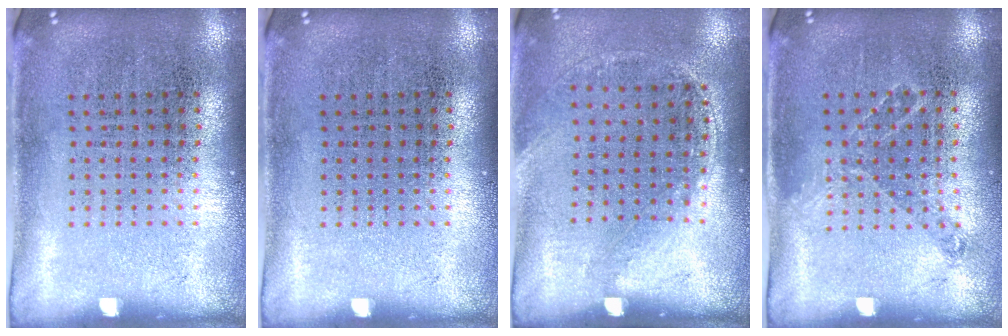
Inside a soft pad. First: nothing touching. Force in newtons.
{"total": 0.0}
{"total": 1.4, "press": 1.0, "slide": 1.0}
{"total": 0.8, "press": 0.8, "slide": 0.3}